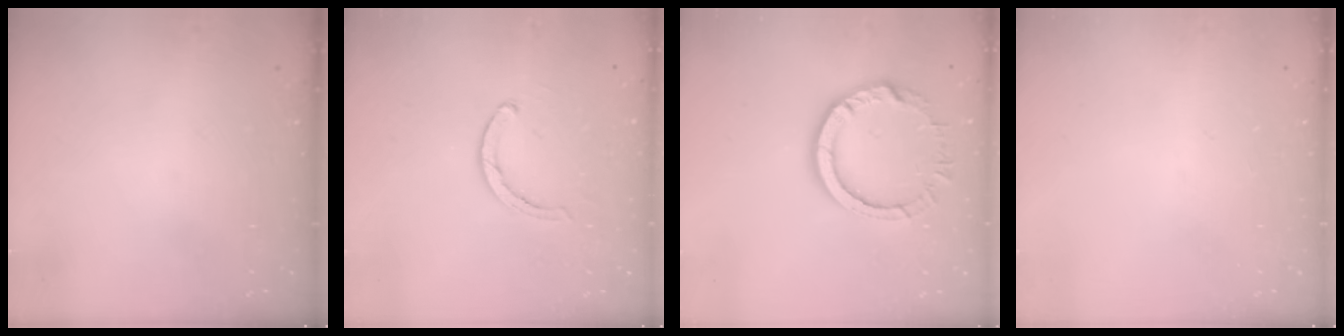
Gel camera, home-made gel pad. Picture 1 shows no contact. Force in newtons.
{"total": 2.8, "press": 2.8, "slide": 0.2}
{"total": 9.8, "press": 9.8, "slide": 0.4}
{"total": 0.0}